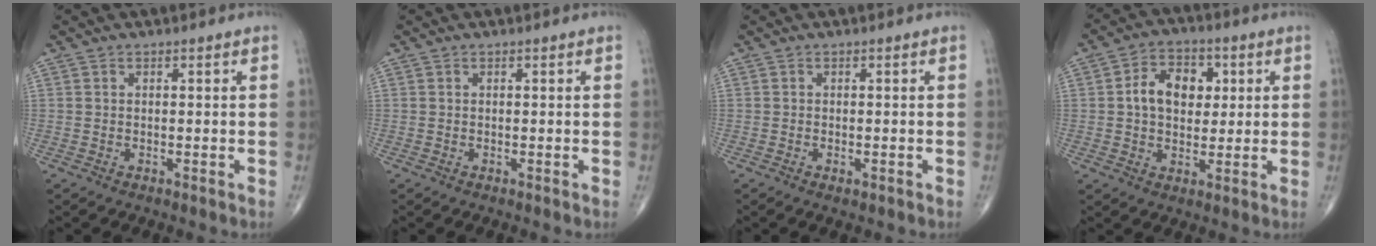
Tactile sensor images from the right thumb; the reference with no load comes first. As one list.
[{"total": 0.0}, {"total": 1.0, "force": [-0.5, 0.4, 0.8], "torque": [-0.012, -0.001, -0.007]}, {"total": 9.9, "force": [1.7, 7.0, 6.8], "torque": [-0.082, 0.009, 0.023]}]